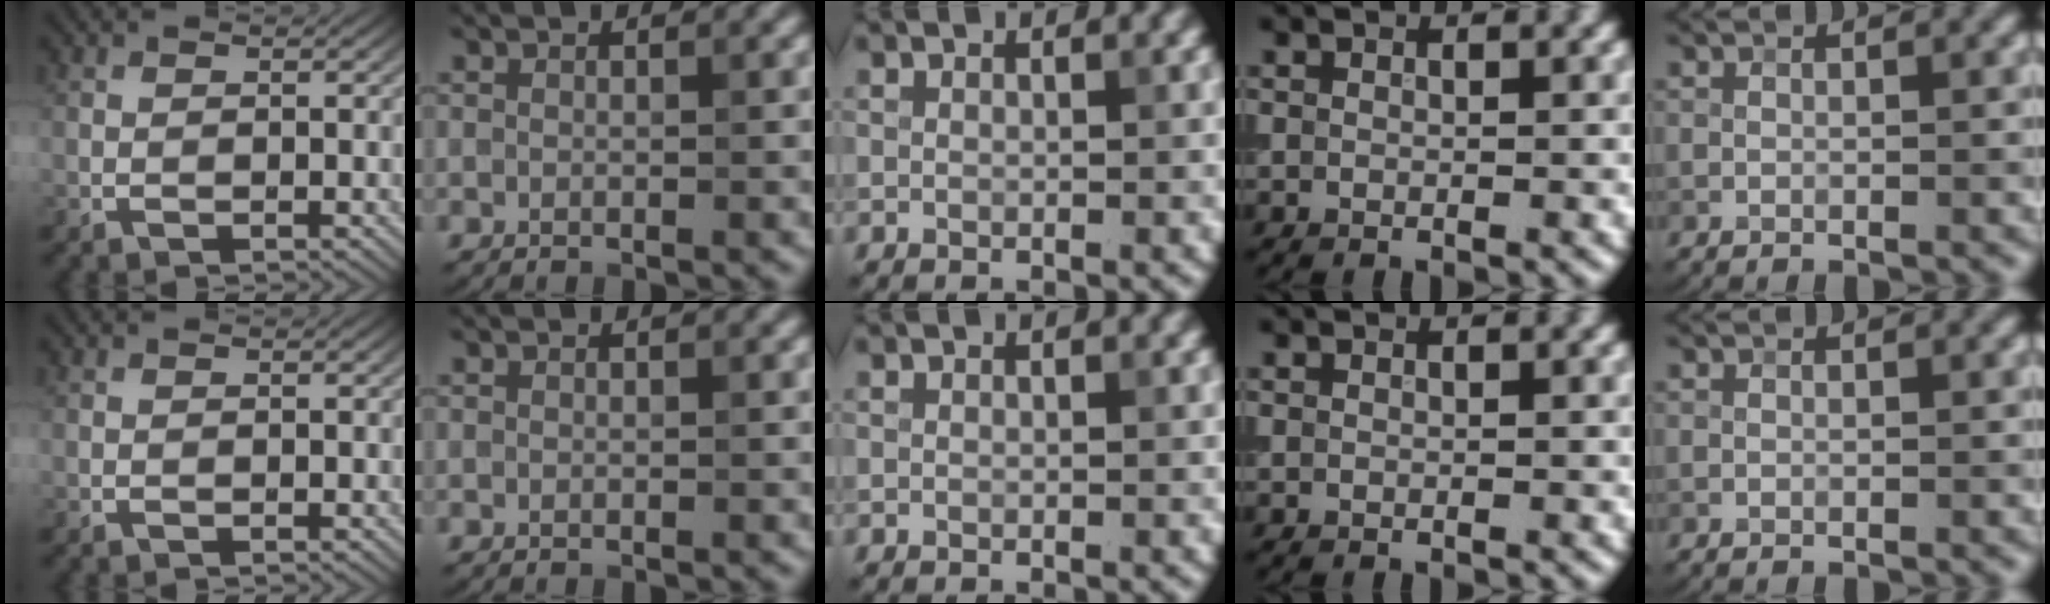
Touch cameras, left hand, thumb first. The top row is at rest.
{}